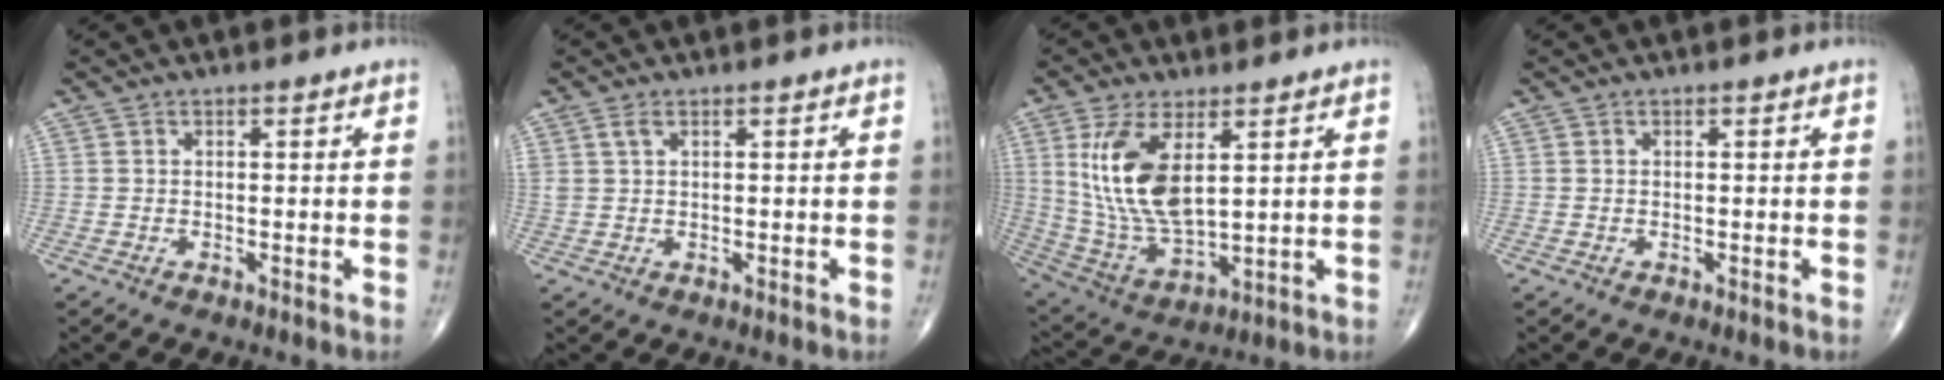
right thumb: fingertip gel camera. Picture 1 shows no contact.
{"total": 1.9, "force": [1.0, 0.9, 1.3], "torque": [-0.034, 0.005, 0.026]}
{"total": 14.8, "force": [4.3, 6.5, 12.5], "torque": [-0.252, -0.023, 0.101]}
{"total": 0.0}